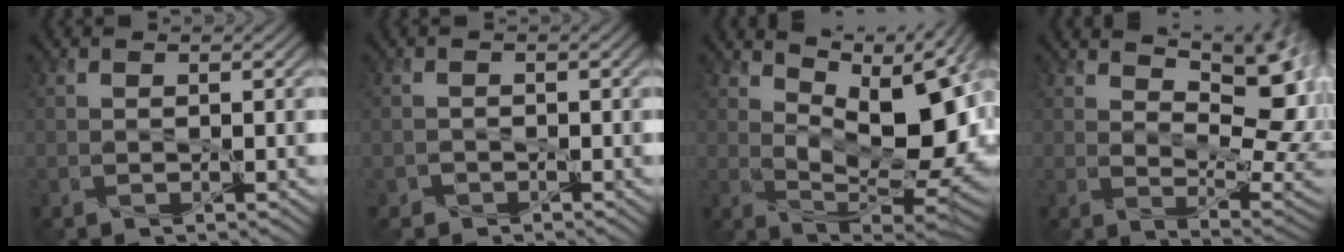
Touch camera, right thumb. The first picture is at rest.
{"total": 1.1, "force": [-0.8, 0.8, -0.1], "torque": [0.008, 0.000, -0.018]}
{"total": 13.0, "force": [5.1, 5.7, 10.5], "torque": [-0.173, 0.001, 0.091]}
{"total": 14.1, "force": [6.6, 6.3, 10.8], "torque": [-0.162, 0.006, 0.099]}